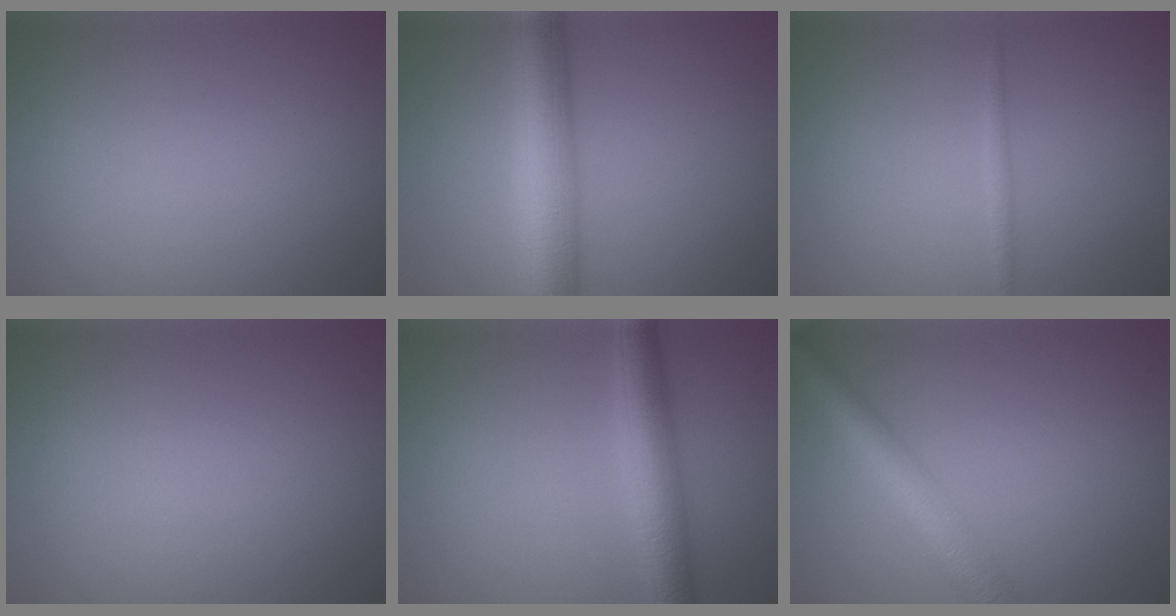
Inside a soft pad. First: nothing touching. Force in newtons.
{"total": 7.4, "press": 7.4, "slide": 0.2}
{"total": 0.9, "press": 0.9, "slide": 0.0}
{"total": 0.0}
{"total": 4.7, "press": 4.7, "slide": 0.1}
{"total": 4.5, "press": 4.5, "slide": 0.2}